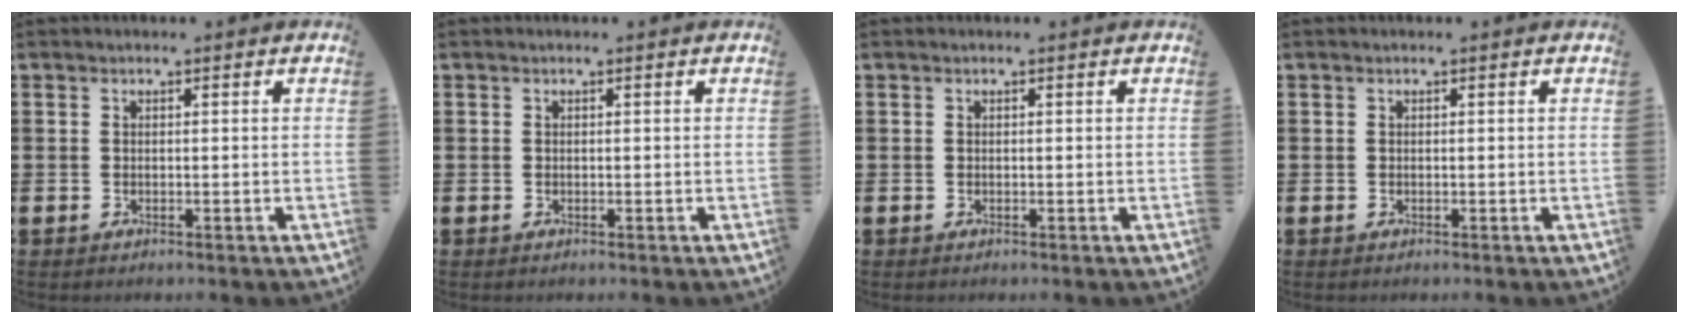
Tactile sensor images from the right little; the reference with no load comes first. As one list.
[{"total": 0.0}, {"total": 0.0}, {"total": 0.0}]